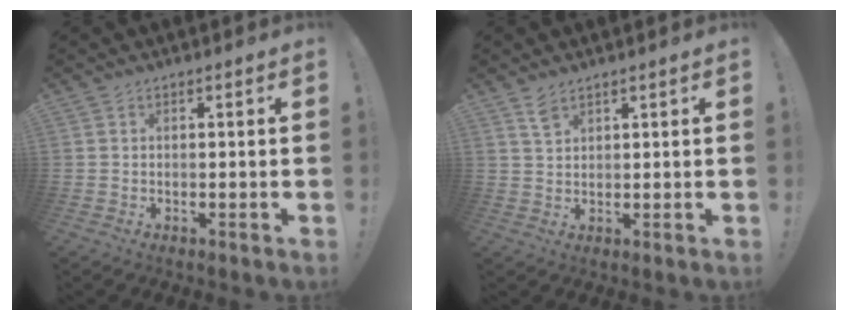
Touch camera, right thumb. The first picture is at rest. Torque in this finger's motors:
{"motor_torque": [0.16, 0.87, -0.13, 0.21, 0.00]}